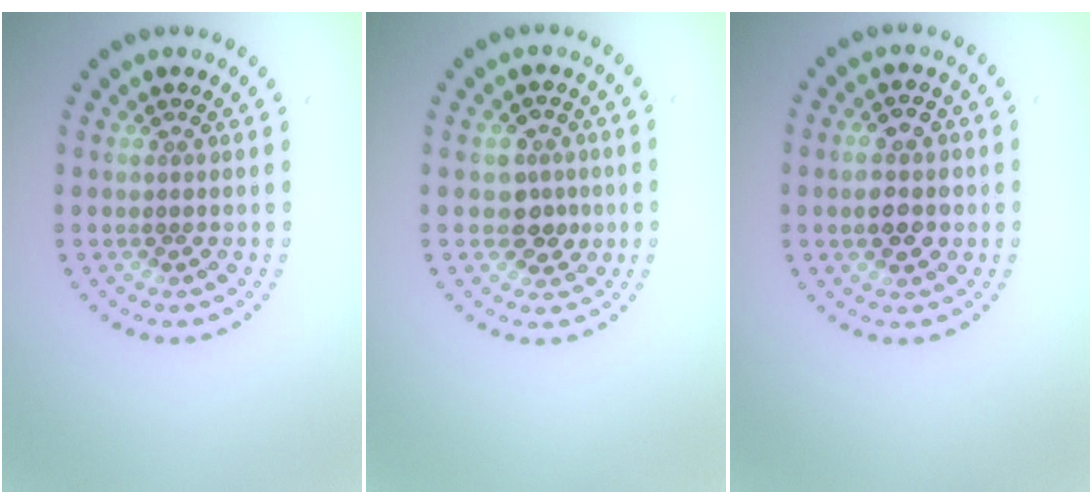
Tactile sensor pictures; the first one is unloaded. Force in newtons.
{"total": 2.5, "press": 2.4, "slide": 0.7}
{"total": 3.7, "press": 3.7, "slide": 0.1}